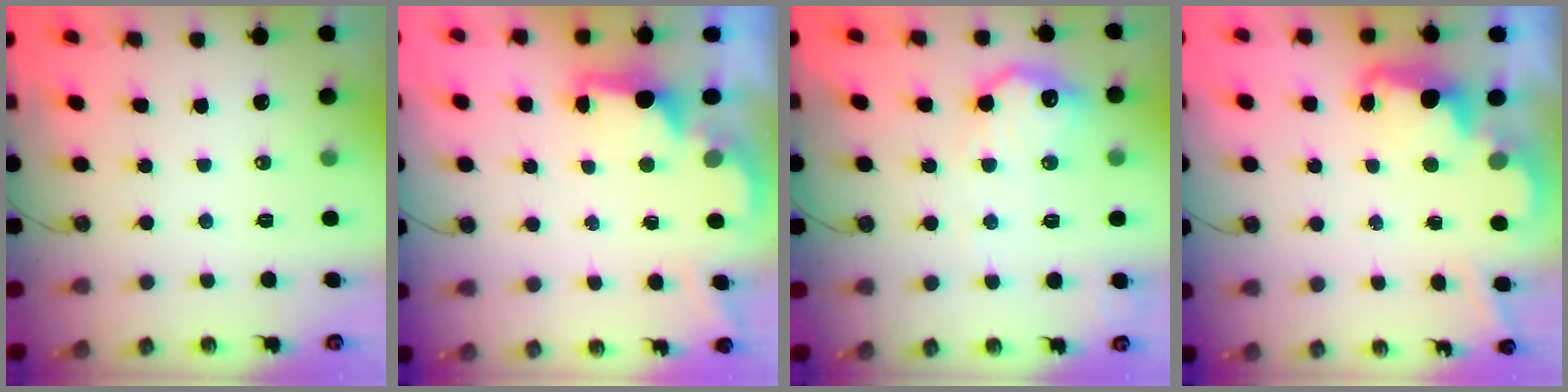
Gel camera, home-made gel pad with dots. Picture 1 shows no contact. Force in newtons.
{"total": 2.0, "press": 1.9, "slide": 0.8}
{"total": 13.3, "press": 13.3, "slide": 0.6}
{"total": 2.4, "press": 2.4, "slide": 0.6}